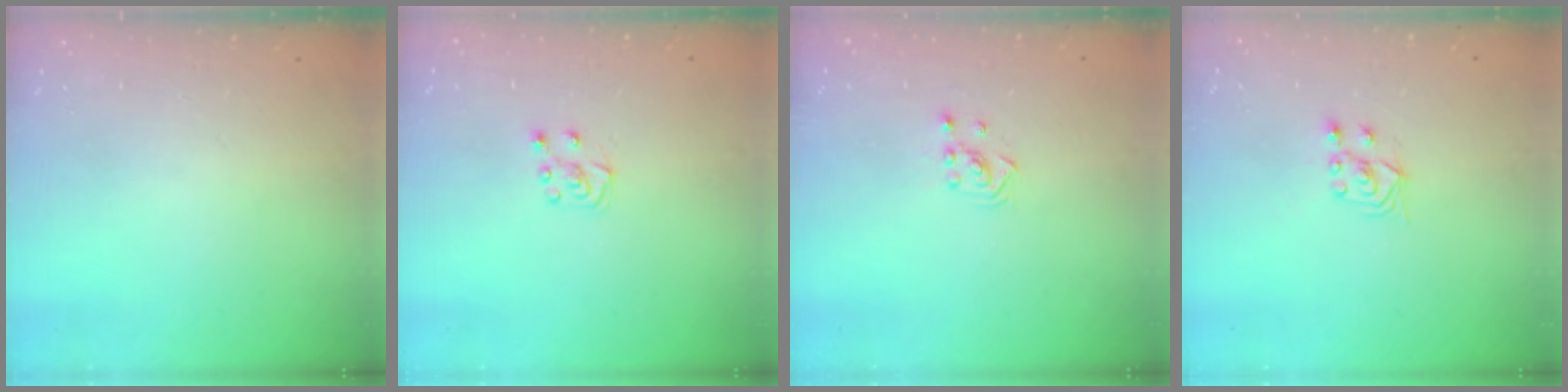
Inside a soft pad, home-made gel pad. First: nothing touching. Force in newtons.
{"total": 4.9, "press": 4.9, "slide": 0.6}
{"total": 2.2, "press": 2.2, "slide": 0.2}
{"total": 3.0, "press": 2.9, "slide": 1.0}